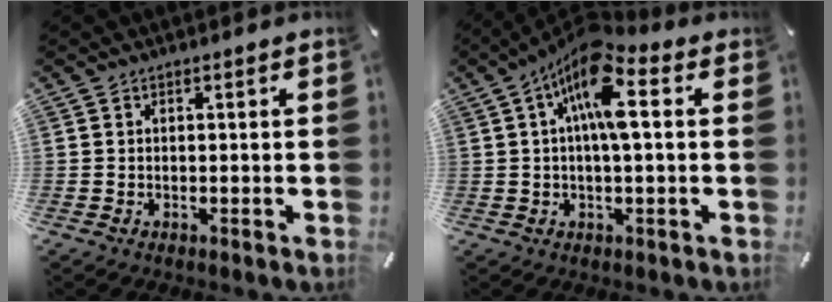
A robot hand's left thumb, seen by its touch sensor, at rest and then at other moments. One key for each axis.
{"total": 12.7, "fx": 3.4, "fy": 4.5, "fz": 11.4, "tx": -0.202, "ty": -0.009, "tz": 0.058}